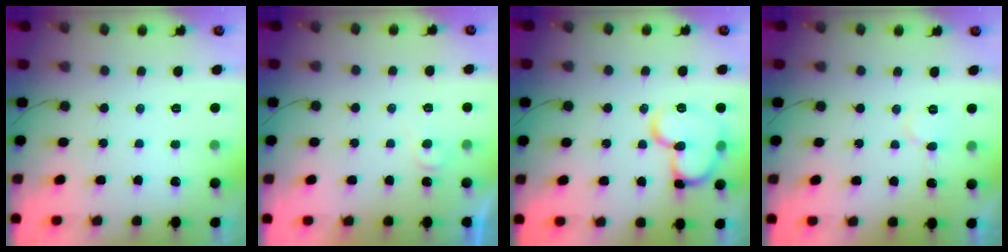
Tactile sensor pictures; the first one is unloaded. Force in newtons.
{"total": 4.3, "press": 4.3, "slide": 0.6}
{"total": 14.1, "press": 14.0, "slide": 1.5}
{"total": 4.9, "press": 4.9, "slide": 0.5}